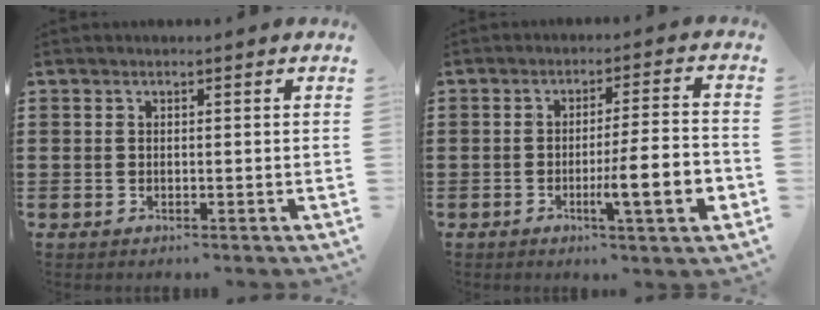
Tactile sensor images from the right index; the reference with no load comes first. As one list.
[{"total": 9.2, "force": [-2.9, 1.0, 8.7], "torque": [-0.130, -0.008, -0.049]}]